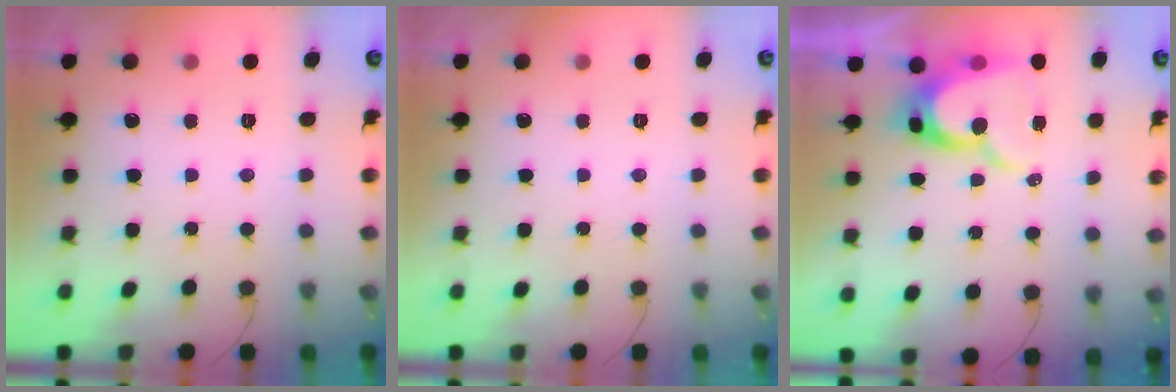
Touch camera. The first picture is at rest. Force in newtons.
{"total": 0.0}
{"total": 13.5, "press": 13.4, "slide": 1.4}